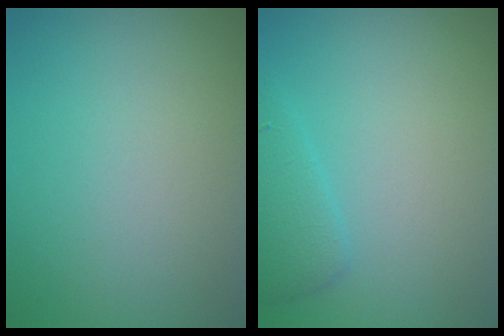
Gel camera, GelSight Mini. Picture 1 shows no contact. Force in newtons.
{"total": 2.2, "press": 2.2, "slide": 0.2}